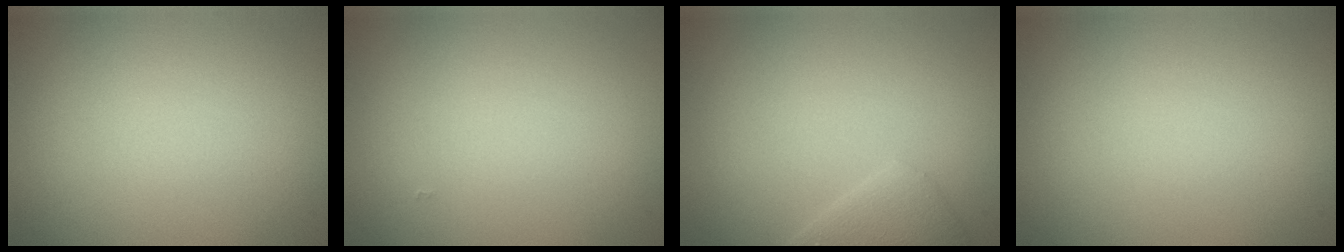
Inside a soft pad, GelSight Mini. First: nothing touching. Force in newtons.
{"total": 0.0}
{"total": 2.4, "press": 2.4, "slide": 0.2}
{"total": 0.0}